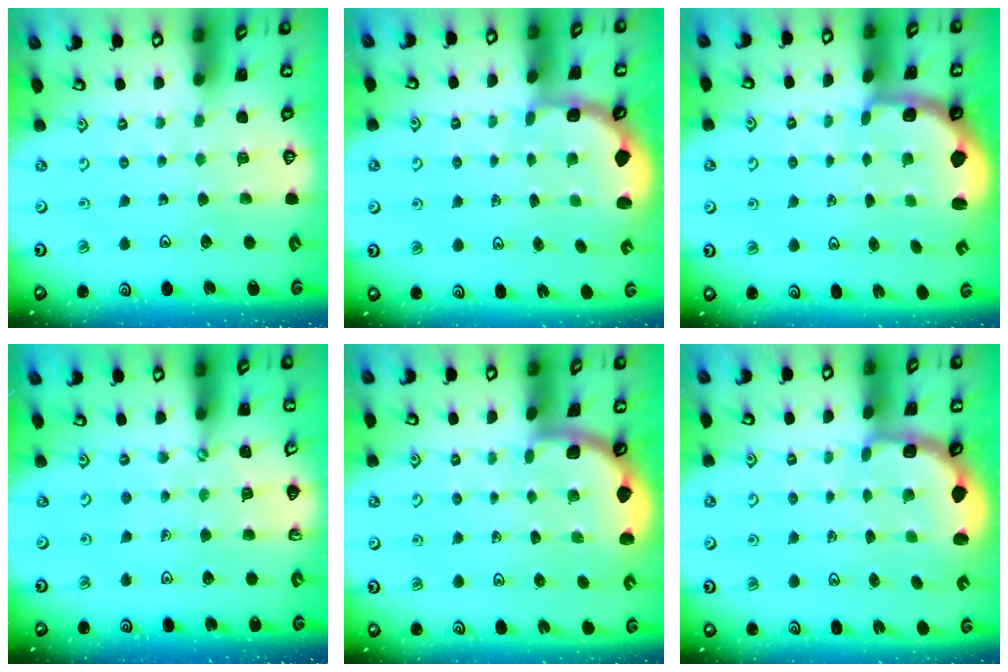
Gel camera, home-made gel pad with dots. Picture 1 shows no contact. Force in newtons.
{"total": 2.6, "press": 2.0, "slide": 1.7}
{"total": 2.3, "press": 1.3, "slide": 1.8}
{"total": 1.9, "press": 1.9, "slide": 0.2}
{"total": 1.9, "press": 1.9, "slide": 0.0}
{"total": 2.9, "press": 2.0, "slide": 2.1}